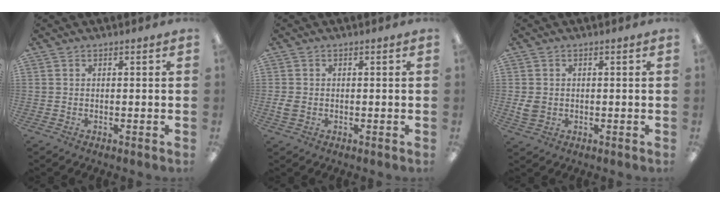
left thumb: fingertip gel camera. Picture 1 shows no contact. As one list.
[{"total": 2.3, "force": [-0.3, 1.7, 1.5], "torque": [-0.033, 0.004, -0.006]}, {"total": 3.4, "force": [0.2, 2.8, 1.9], "torque": [-0.036, 0.000, 0.002]}]